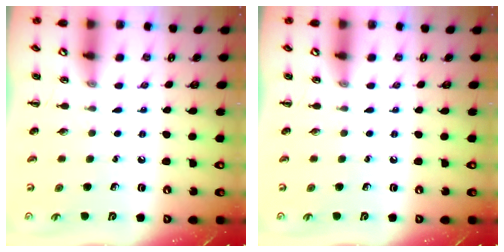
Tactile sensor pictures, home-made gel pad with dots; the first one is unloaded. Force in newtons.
{"total": 0.0}